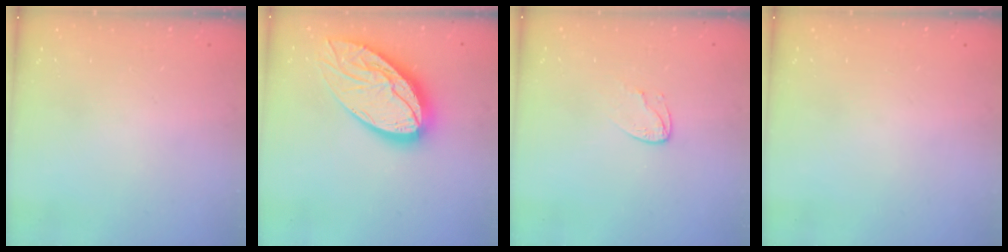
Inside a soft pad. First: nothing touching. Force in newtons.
{"total": 22.8, "press": 22.7, "slide": 2.1}
{"total": 4.9, "press": 4.9, "slide": 0.5}
{"total": 0.0}